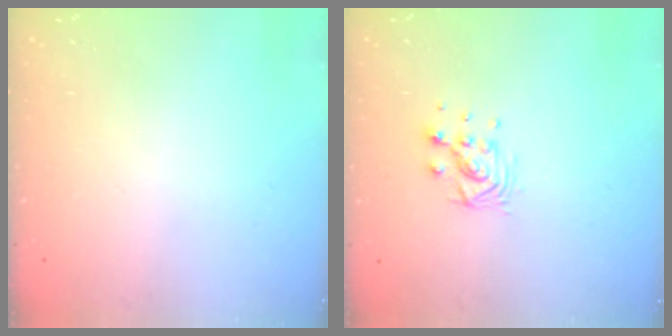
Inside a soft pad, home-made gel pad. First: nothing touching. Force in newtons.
{"total": 7.0, "press": 7.0, "slide": 0.2}